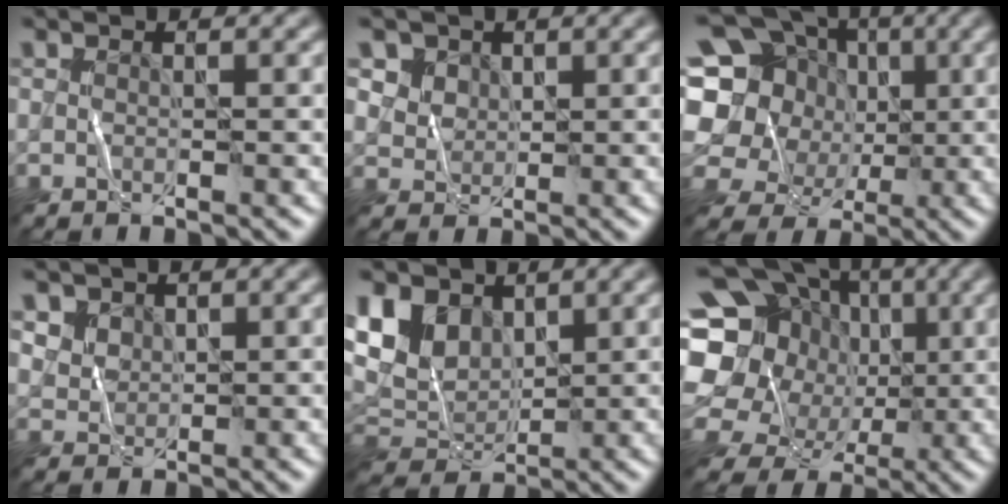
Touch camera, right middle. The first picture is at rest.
{"total": 4.2, "force": [2.4, 3.2, 1.5], "torque": [-0.052, -0.005, 0.052]}
{"total": 17.2, "force": [0.1, 16.0, 6.2], "torque": [-0.161, 0.020, -0.022]}
{"total": 3.6, "force": [2.1, 2.6, 1.3], "torque": [-0.052, -0.002, 0.056]}
{"total": 6.1, "force": [2.0, 4.5, 3.5], "torque": [-0.081, -0.002, 0.034]}
{"total": 19.2, "force": [0.0, 17.5, 7.7], "torque": [-0.170, 0.024, -0.031]}